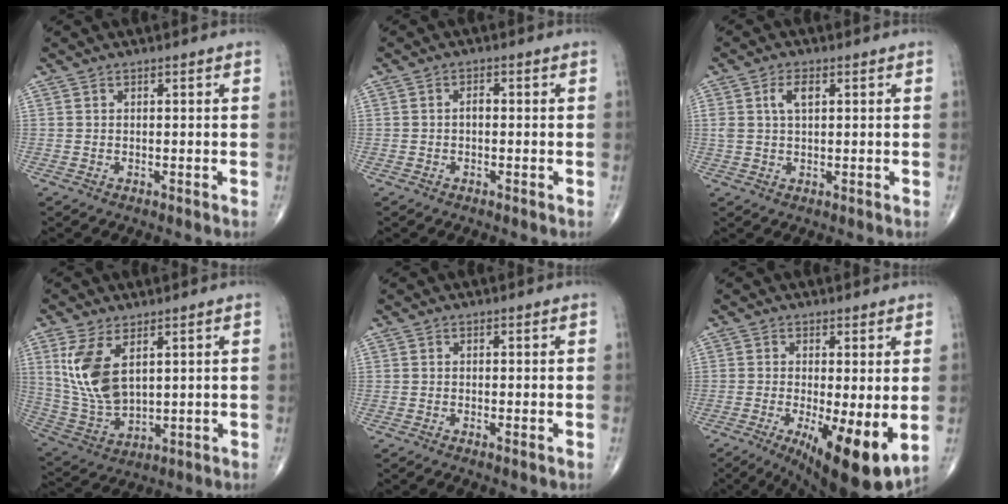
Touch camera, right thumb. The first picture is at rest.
{"total": 1.4, "force": [-0.3, 0.9, 1.1], "torque": [-0.013, 0.005, -0.007]}
{"total": 3.7, "force": [1.3, 1.8, 3.0], "torque": [-0.059, 0.003, 0.028]}
{"total": 11.9, "force": [4.2, 6.2, 9.3], "torque": [-0.189, -0.017, 0.099]}
{"total": 0.8, "force": [-0.3, 0.1, 0.7], "torque": [-0.021, -0.004, -0.009]}
{"total": 13.1, "force": [-2.9, 3.7, 12.2], "torque": [-0.185, -0.026, -0.035]}